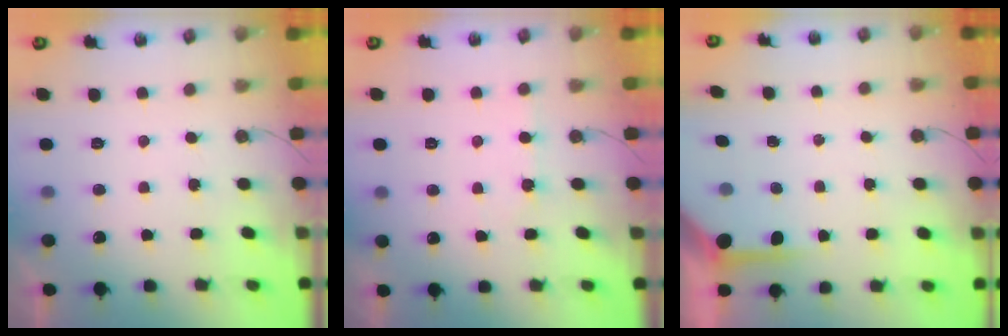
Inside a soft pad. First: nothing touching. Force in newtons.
{"total": 3.9, "press": 3.9, "slide": 0.5}
{"total": 4.3, "press": 4.3, "slide": 0.4}